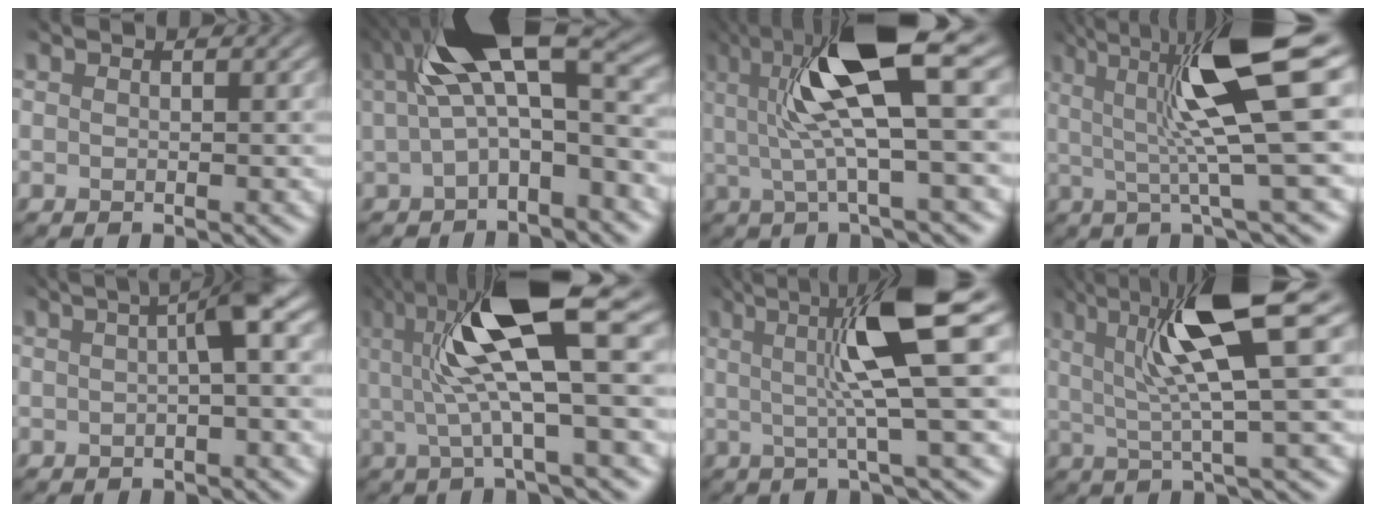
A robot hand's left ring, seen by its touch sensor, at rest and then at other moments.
{"total": 8.3, "force": [1.6, 3.1, 7.5], "torque": [-0.132, 0.009, 0.021]}
{"total": 8.4, "force": [2.5, 1.7, 7.8], "torque": [-0.152, -0.003, 0.051]}
{"total": 9.3, "force": [1.7, 1.5, 9.0], "torque": [-0.151, 0.000, 0.030]}
{"total": 3.5, "force": [0.3, 0.4, 3.4], "torque": [-0.053, 0.013, 0.005]}
{"total": 9.3, "force": [2.2, 2.1, 8.8], "torque": [-0.171, -0.003, 0.047]}
{"total": 6.8, "force": [1.1, 0.6, 6.7], "torque": [-0.107, 0.001, 0.018]}
{"total": 7.7, "force": [2.6, 1.2, 7.1], "torque": [-0.131, -0.004, 0.048]}